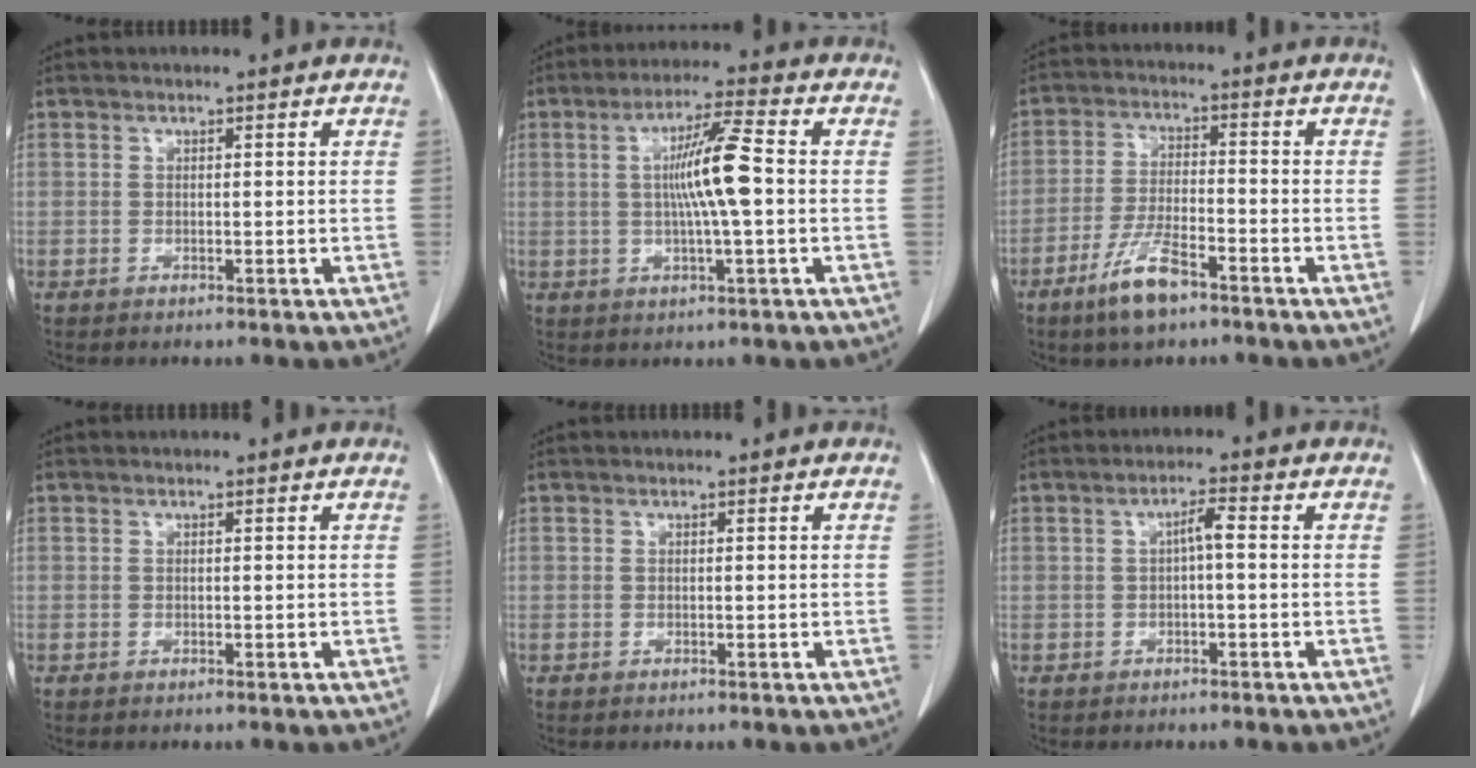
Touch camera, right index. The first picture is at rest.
{"total": 8.6, "force": [0.4, 0.1, 8.6], "torque": [-0.152, 0.006, 0.003]}
{"total": 7.8, "force": [-5.1, 1.8, 5.7], "torque": [-0.115, -0.009, -0.095]}
{"total": 0.0}
{"total": 0.0}
{"total": 2.6, "force": [0.0, 0.3, 2.5], "torque": [-0.044, 0.007, 0.000]}